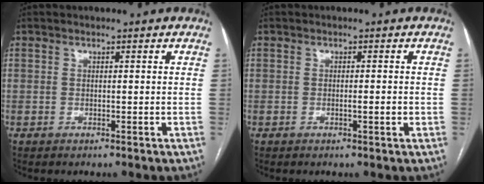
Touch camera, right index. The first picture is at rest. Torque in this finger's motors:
{"motor_torque": [0.12, -0.18, 0.22, 0.02]}